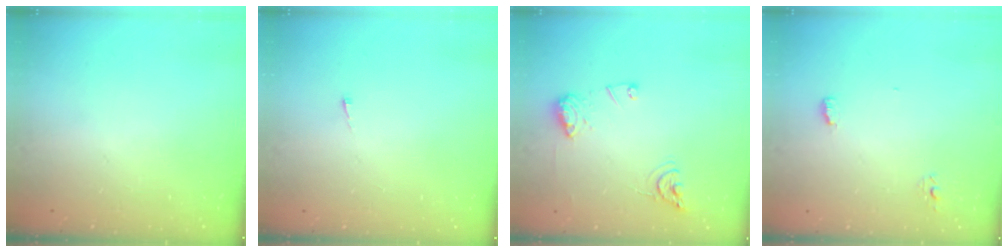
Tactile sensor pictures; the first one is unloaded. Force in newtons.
{"total": 2.7, "press": 2.7, "slide": 0.4}
{"total": 11.2, "press": 11.1, "slide": 1.1}
{"total": 4.2, "press": 4.0, "slide": 1.3}